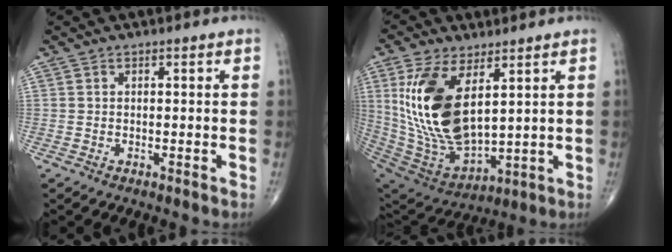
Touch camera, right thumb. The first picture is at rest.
{"total": 20.1, "force": [5.6, 10.0, 16.5], "torque": [-0.319, -0.030, 0.125]}